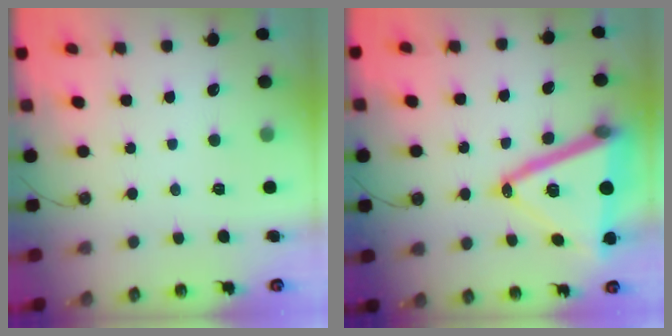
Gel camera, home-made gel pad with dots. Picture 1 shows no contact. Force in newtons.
{"total": 21.4, "press": 21.0, "slide": 3.7}